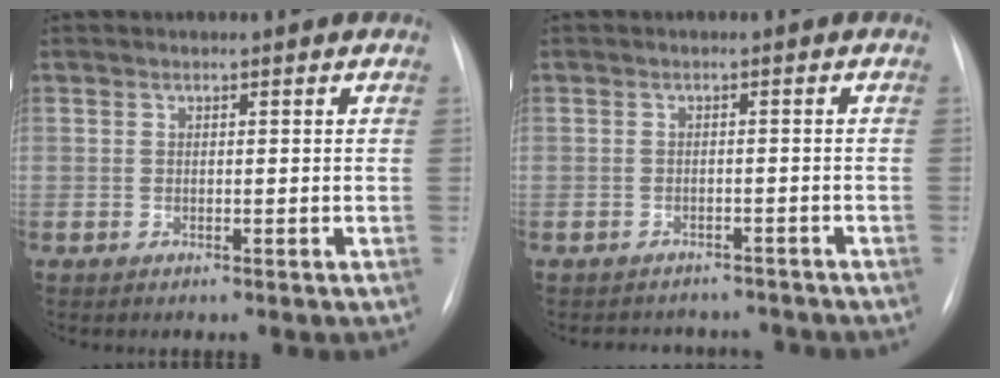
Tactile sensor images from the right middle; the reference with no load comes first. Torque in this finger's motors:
{"motor_torque": [0.25, -0.31, -0.20, -0.06]}